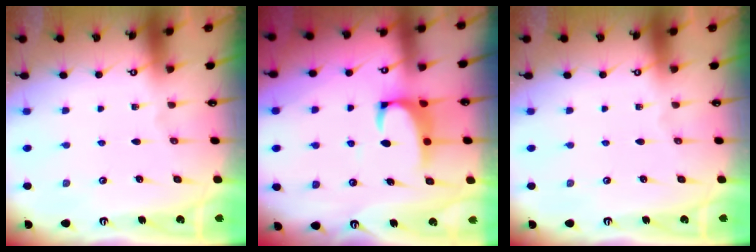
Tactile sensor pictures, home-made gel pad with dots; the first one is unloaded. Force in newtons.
{"total": 2.1, "press": 1.8, "slide": 0.9}
{"total": 0.0}